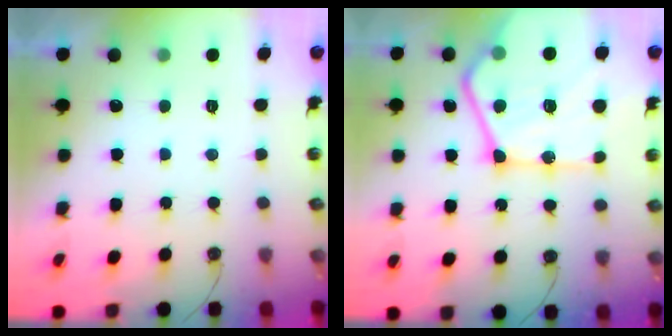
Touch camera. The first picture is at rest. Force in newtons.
{"total": 29.0, "press": 28.8, "slide": 3.0}